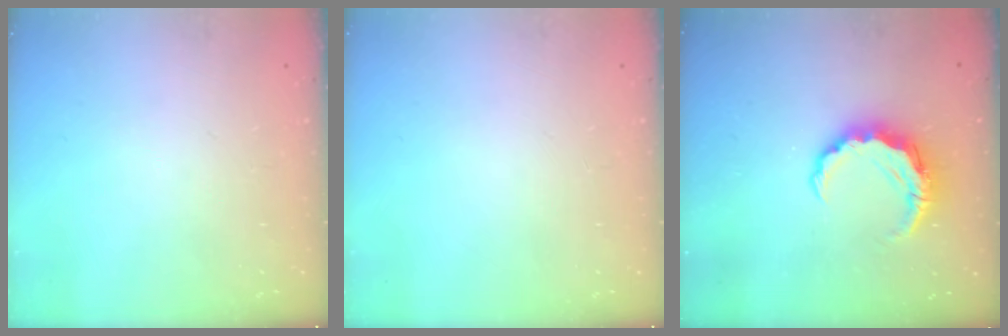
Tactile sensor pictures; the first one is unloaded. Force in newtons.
{"total": 0.0}
{"total": 7.9, "press": 7.9, "slide": 0.4}